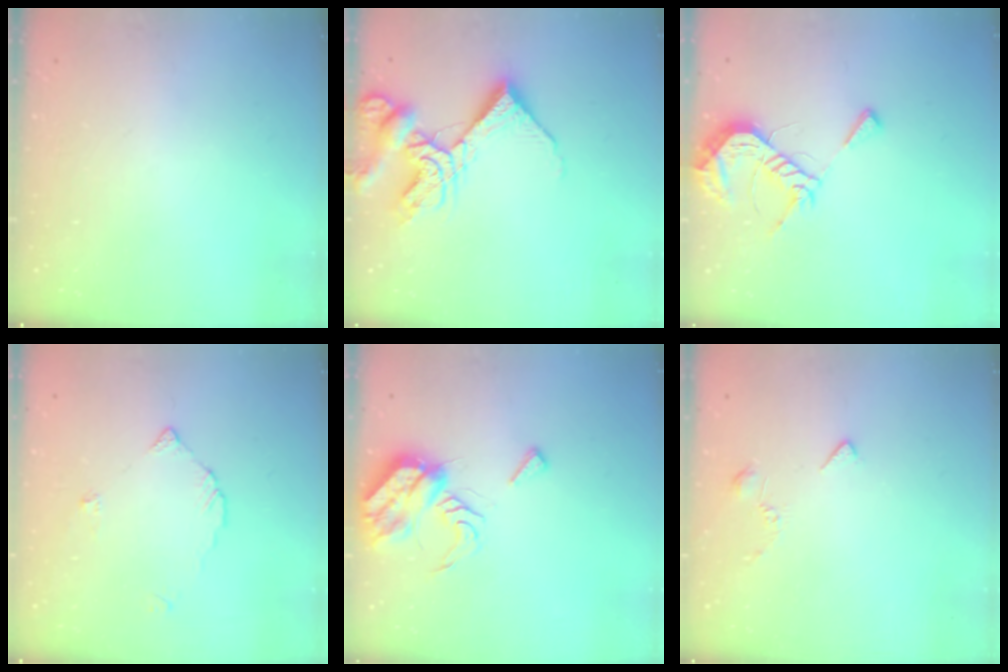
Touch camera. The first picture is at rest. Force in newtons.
{"total": 13.4, "press": 13.3, "slide": 1.7}
{"total": 9.9, "press": 9.9, "slide": 0.6}
{"total": 3.3, "press": 3.3, "slide": 0.4}
{"total": 9.2, "press": 9.2, "slide": 0.3}
{"total": 3.0, "press": 2.9, "slide": 0.7}